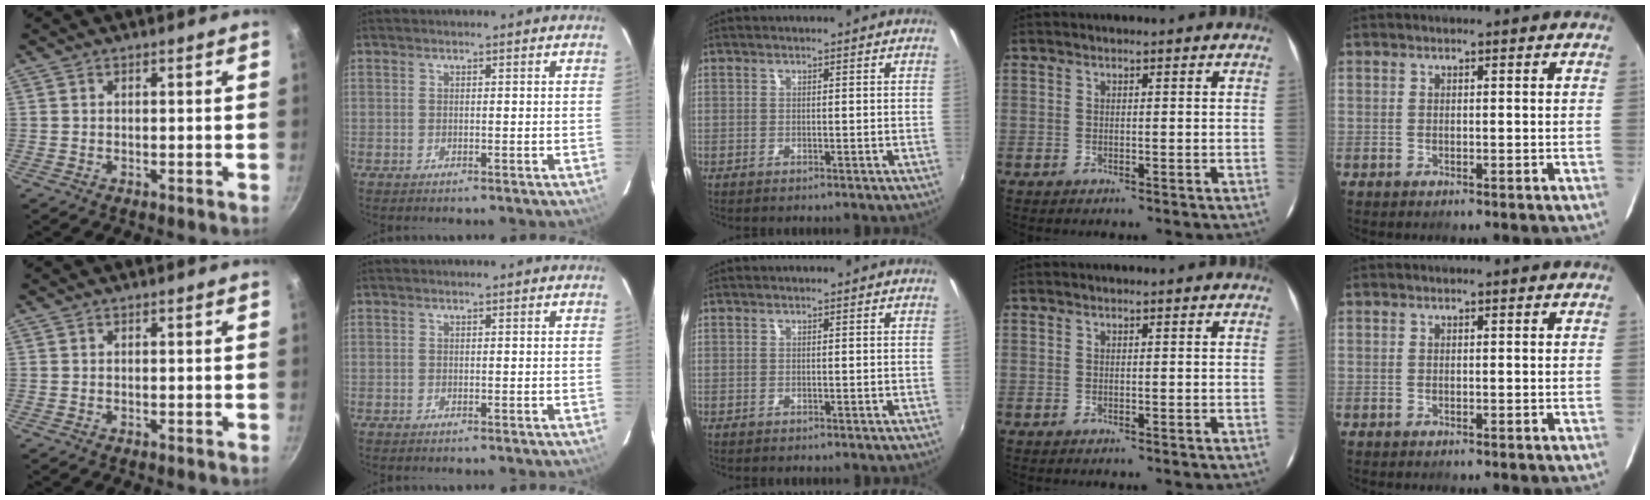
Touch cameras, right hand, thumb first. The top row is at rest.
{}